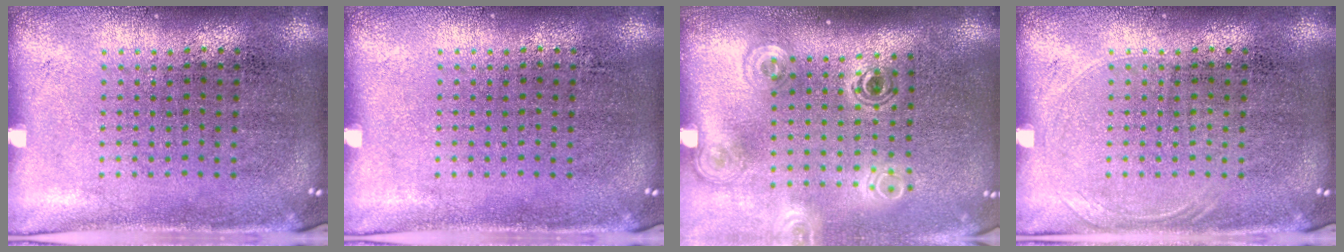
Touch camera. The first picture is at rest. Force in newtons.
{"total": 0.0}
{"total": 1.8, "press": 1.2, "slide": 1.3}
{"total": 0.7, "press": 0.7, "slide": 0.3}